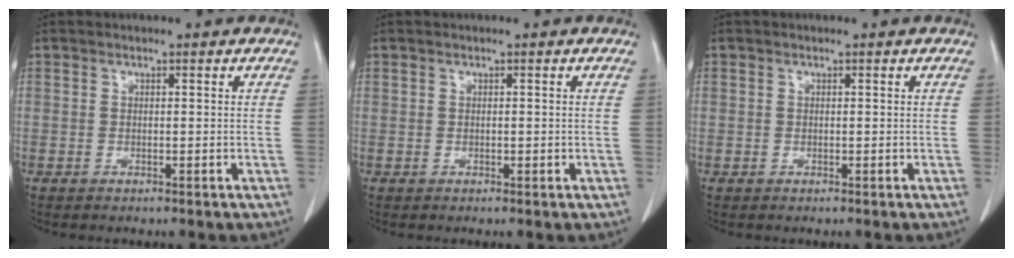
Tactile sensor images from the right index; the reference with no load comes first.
{"total": 0.0}
{"total": 0.5, "force": [0.0, 0.5, -0.1], "torque": [0.006, 0.006, -0.004]}